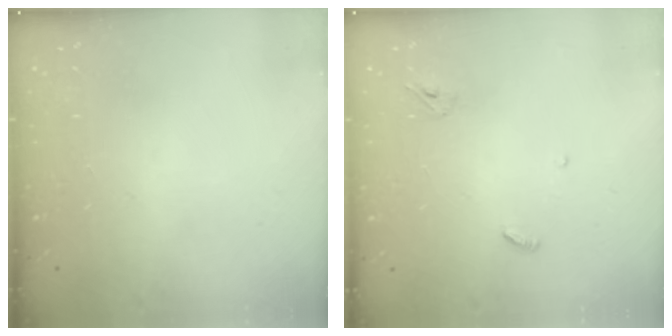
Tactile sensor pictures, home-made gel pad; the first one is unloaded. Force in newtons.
{"total": 3.5, "press": 3.5, "slide": 0.3}